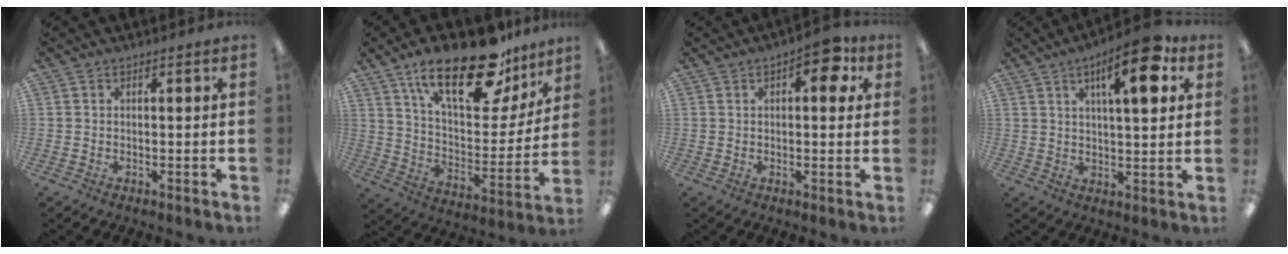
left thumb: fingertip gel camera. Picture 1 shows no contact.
{"total": 25.1, "force": [16.8, 9.9, 15.9], "torque": [-0.248, -0.097, 0.283]}
{"total": 8.0, "force": [3.2, 3.7, 6.3], "torque": [-0.077, -0.008, 0.046]}
{"total": 13.6, "force": [6.4, 4.4, 11.2], "torque": [-0.157, -0.020, 0.097]}